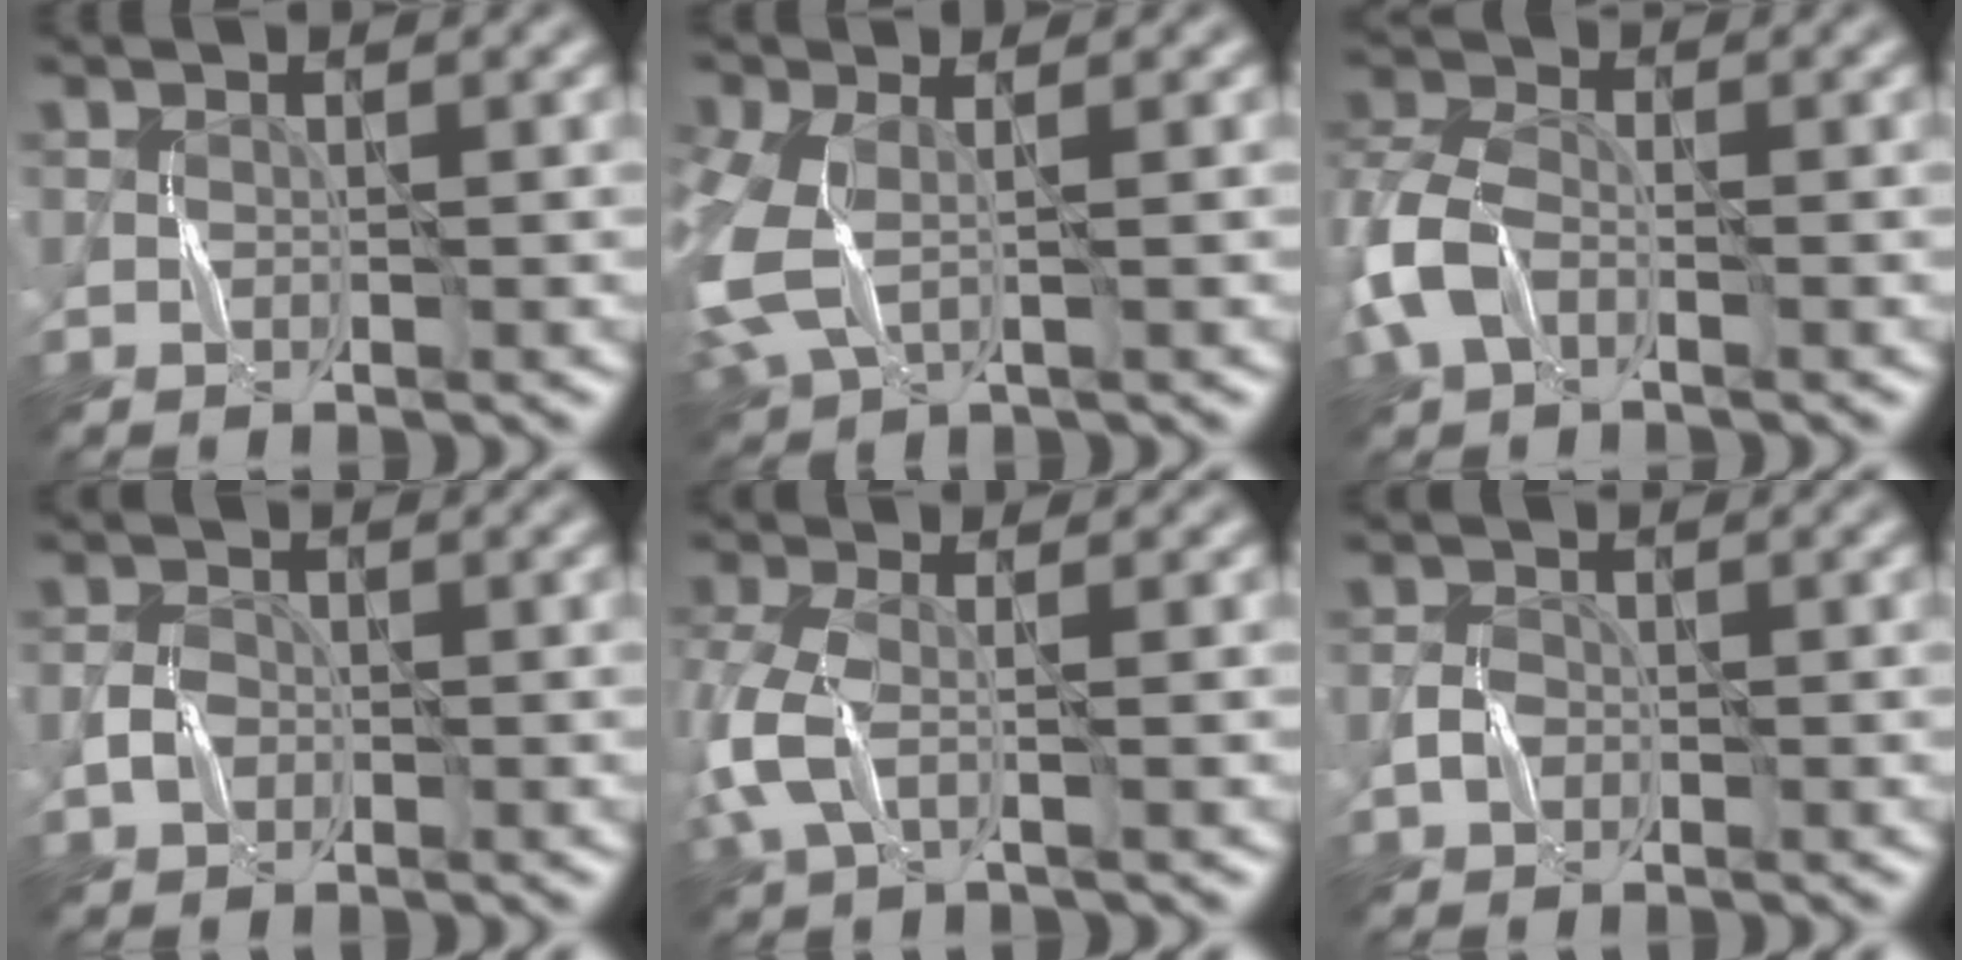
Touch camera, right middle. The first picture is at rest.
{"total": 6.2, "force": [-0.4, 3.9, 4.8], "torque": [-0.145, -0.010, -0.012]}
{"total": 4.8, "force": [-1.6, 3.5, 3.0], "torque": [-0.079, 0.002, -0.043]}
{"total": 1.9, "force": [-0.6, 1.5, 0.9], "torque": [-0.010, 0.004, -0.016]}
{"total": 4.1, "force": [-0.6, 2.1, 3.5], "torque": [-0.102, 0.001, -0.020]}
{"total": 1.5, "force": [-0.6, 1.2, 0.7], "torque": [-0.006, 0.004, -0.015]}